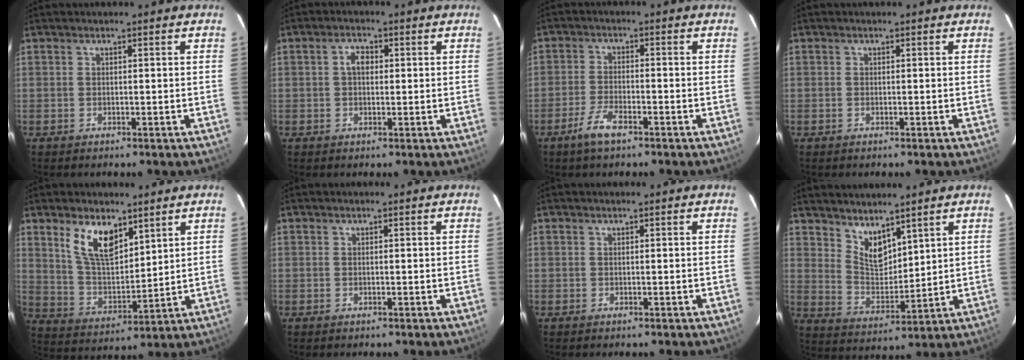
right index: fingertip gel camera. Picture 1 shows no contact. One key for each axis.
{"total": 2.7, "fx": 0.3, "fy": 1.8, "fz": 1.9, "tx": -0.035, "ty": 0.010, "tz": 0.005}
{"total": 5.1, "fx": -3.5, "fy": 1.4, "fz": 3.5, "tx": -0.085, "ty": -0.005, "tz": -0.069}
{"total": 0.0}
{"total": 10.9, "fx": 6.3, "fy": 5.0, "fz": 7.3, "tx": -0.135, "ty": 0.005, "tz": 0.132}
{"total": 0.0}
{"total": 0.0}
{"total": 7.5, "fx": 5.7, "fy": 3.2, "fz": 3.7, "tx": -0.058, "ty": -0.006, "tz": 0.114}